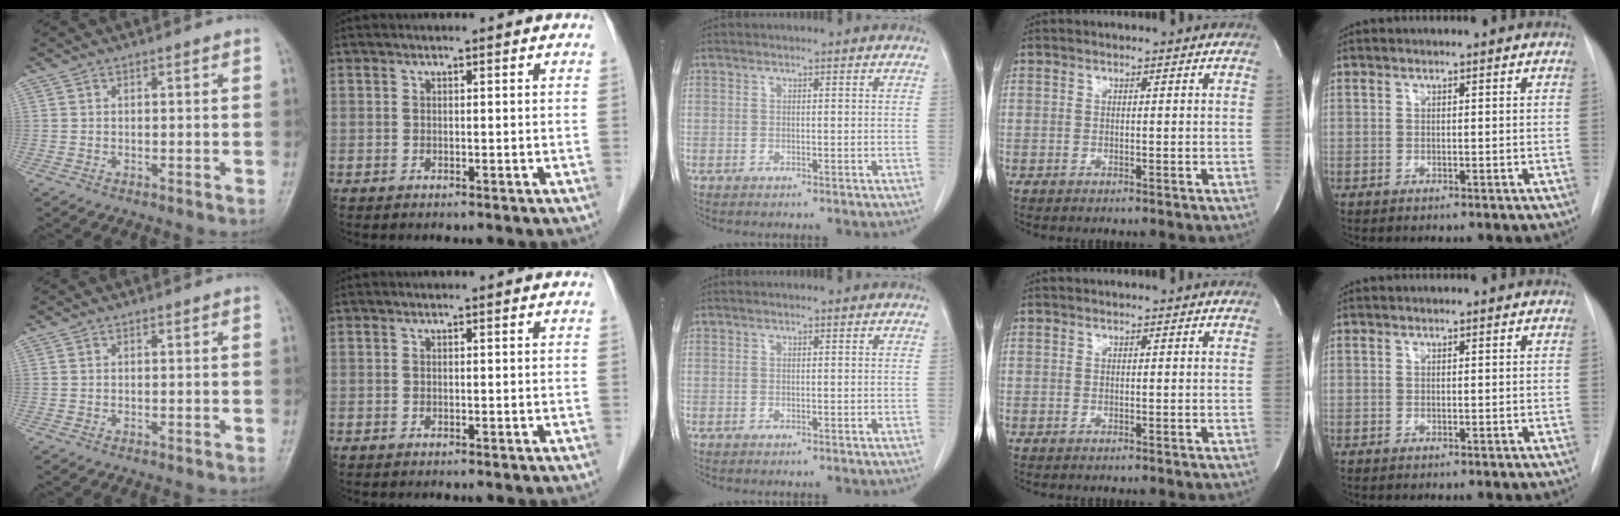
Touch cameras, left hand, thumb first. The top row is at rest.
{}